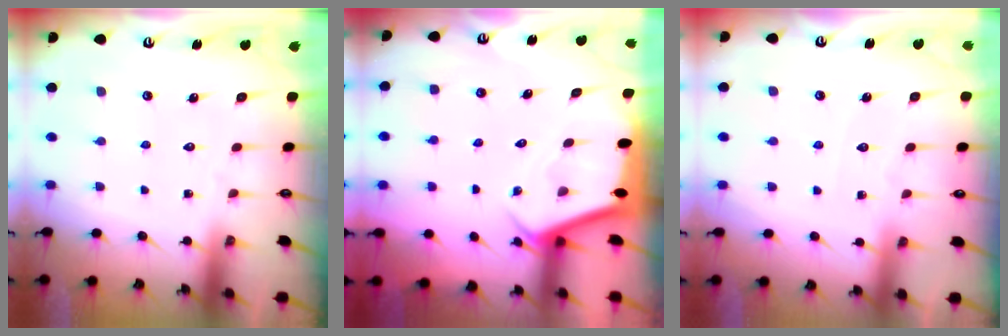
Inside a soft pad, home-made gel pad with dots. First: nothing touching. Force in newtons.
{"total": 2.7, "press": 2.7, "slide": 0.1}
{"total": 2.4, "press": 2.4, "slide": 0.3}